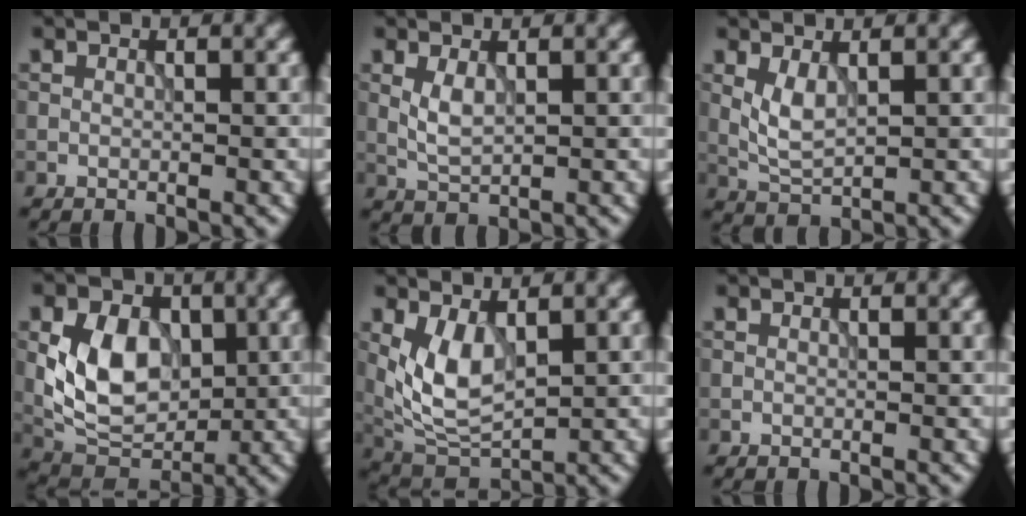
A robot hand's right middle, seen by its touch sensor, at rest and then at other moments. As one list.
[{"total": 1.9, "force": [0.4, 0.9, 1.7], "torque": [-0.043, -0.002, 0.012]}, {"total": 2.4, "force": [0.7, 1.0, 2.1], "torque": [-0.053, -0.003, 0.019]}, {"total": 7.1, "force": [0.6, 5.0, 5.0], "torque": [-0.093, -0.006, 0.006]}, {"total": 4.7, "force": [1.0, 2.4, 3.9], "torque": [-0.082, -0.007, 0.025]}, {"total": 0.0}]